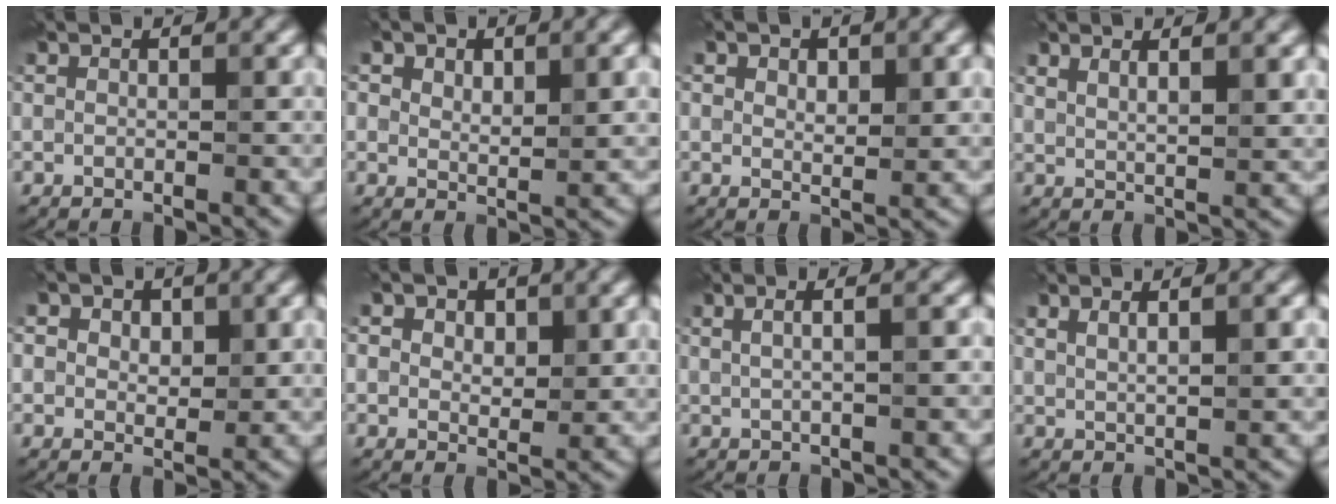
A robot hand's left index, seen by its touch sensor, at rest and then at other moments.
{"total": 4.7, "force": [1.8, 2.5, 3.5], "torque": [-0.056, -0.004, 0.029]}
{"total": 3.3, "force": [1.3, 1.8, 2.5], "torque": [-0.034, -0.004, 0.022]}
{"total": 3.2, "force": [1.9, 0.9, 2.4], "torque": [-0.026, -0.003, 0.031]}
{"total": 5.3, "force": [2.2, 3.5, 3.2], "torque": [-0.039, 0.016, 0.007]}
{"total": 4.8, "force": [2.0, 3.1, 3.0], "torque": [-0.034, 0.008, 0.012]}
{"total": 5.8, "force": [1.8, 2.7, 4.8], "torque": [-0.035, 0.032, -0.005]}
{"total": 3.7, "force": [1.3, 1.1, 3.3], "torque": [-0.049, 0.004, 0.022]}